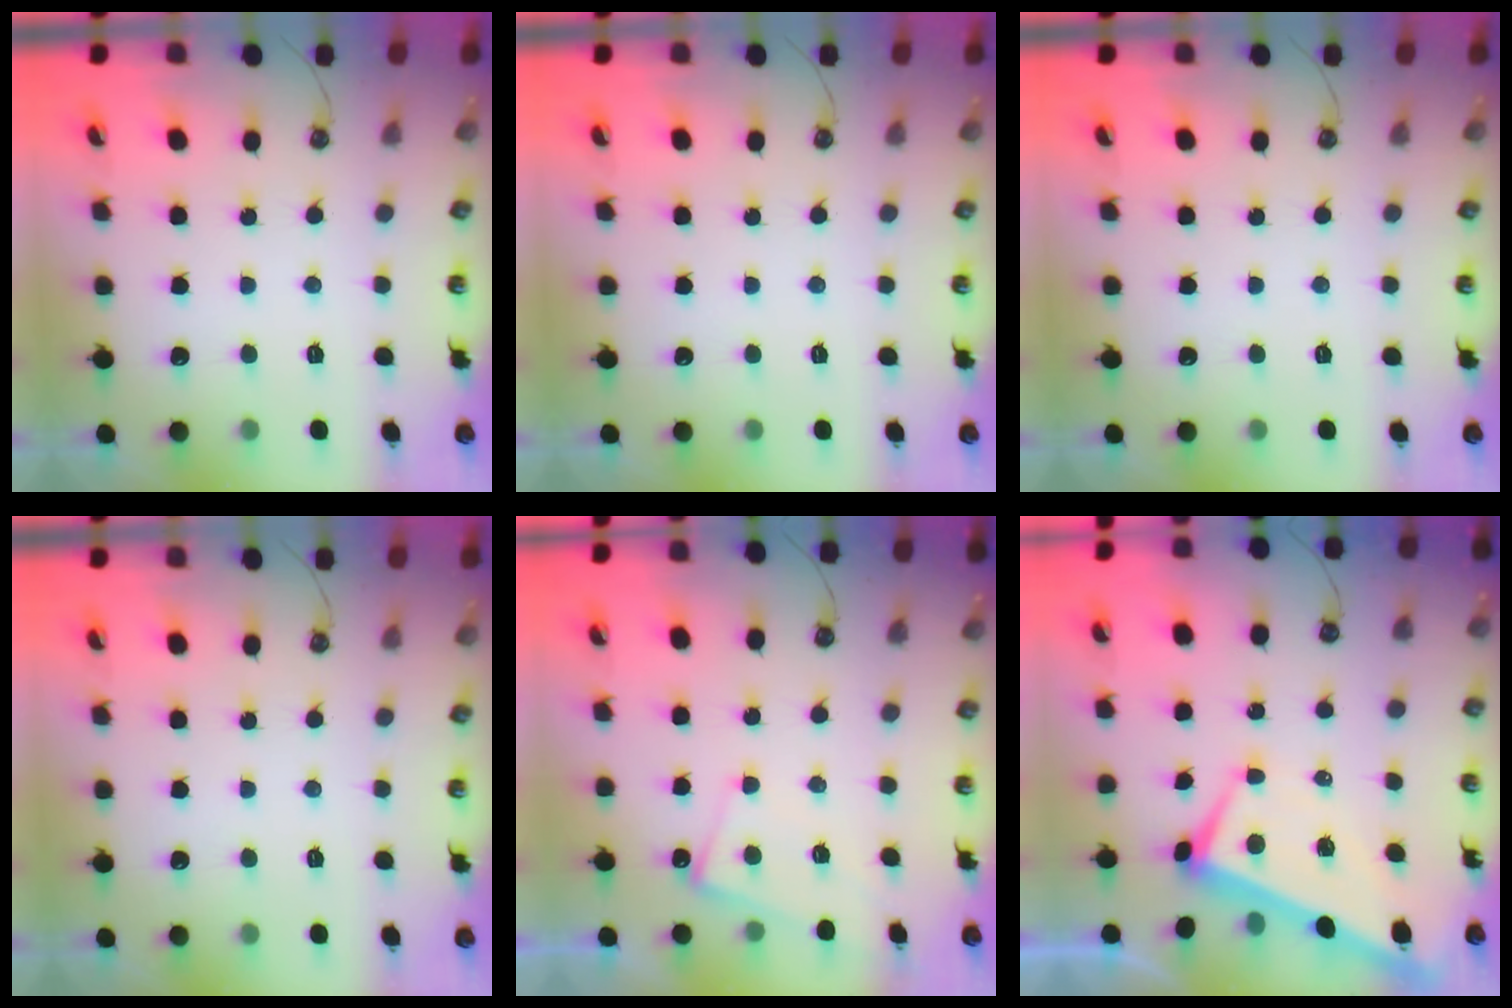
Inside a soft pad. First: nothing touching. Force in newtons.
{"total": 0.0}
{"total": 0.0}
{"total": 0.0}
{"total": 5.0, "press": 5.0, "slide": 0.3}
{"total": 1.0, "press": 0.1, "slide": 1.0}